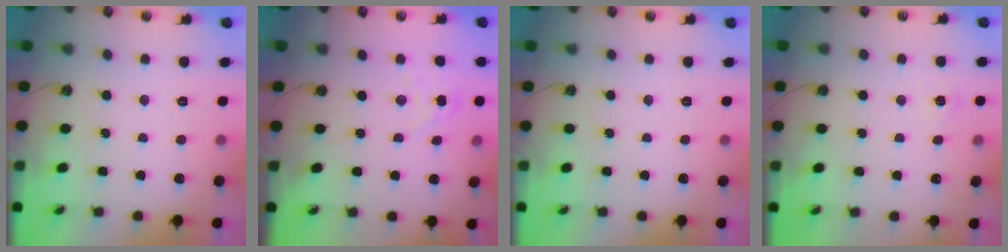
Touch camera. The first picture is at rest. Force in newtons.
{"total": 1.2, "press": 1.1, "slide": 0.2}
{"total": 0.0}
{"total": 4.1, "press": 4.1, "slide": 0.5}